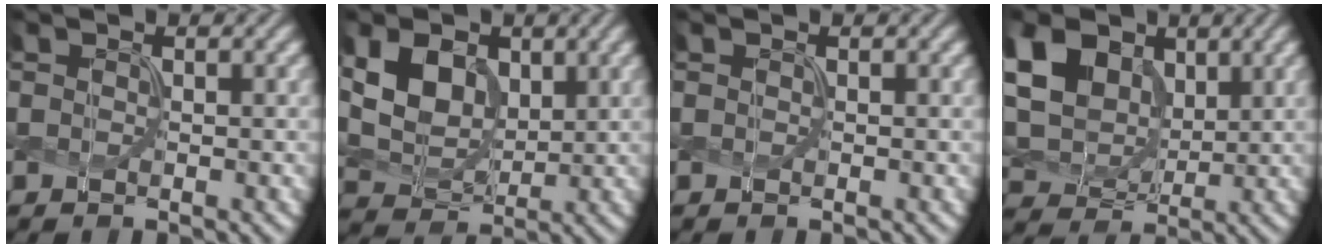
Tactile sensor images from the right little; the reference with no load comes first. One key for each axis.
{"total": 6.3, "fx": 2.0, "fy": 4.4, "fz": 4.0, "tx": -0.089, "ty": -0.002, "tz": 0.037}
{"total": 0.0}
{"total": 9.7, "fx": 3.6, "fy": 7.2, "fz": 5.5, "tx": -0.149, "ty": 0.026, "tz": 0.059}